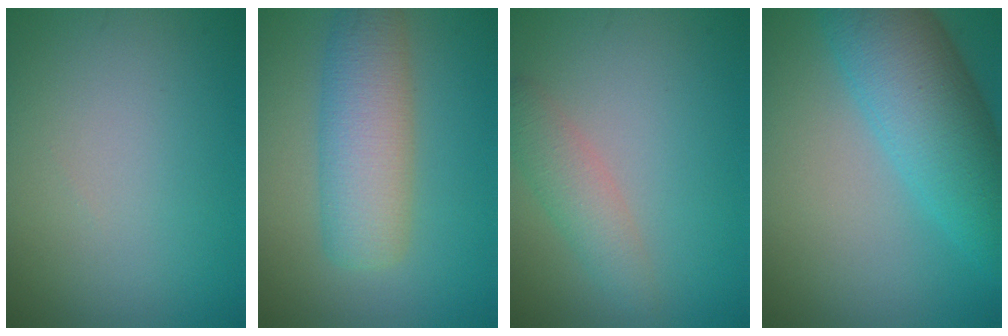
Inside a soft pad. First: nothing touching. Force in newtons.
{"total": 5.6, "press": 5.6, "slide": 0.2}
{"total": 2.5, "press": 2.5, "slide": 0.2}
{"total": 8.2, "press": 8.2, "slide": 0.1}